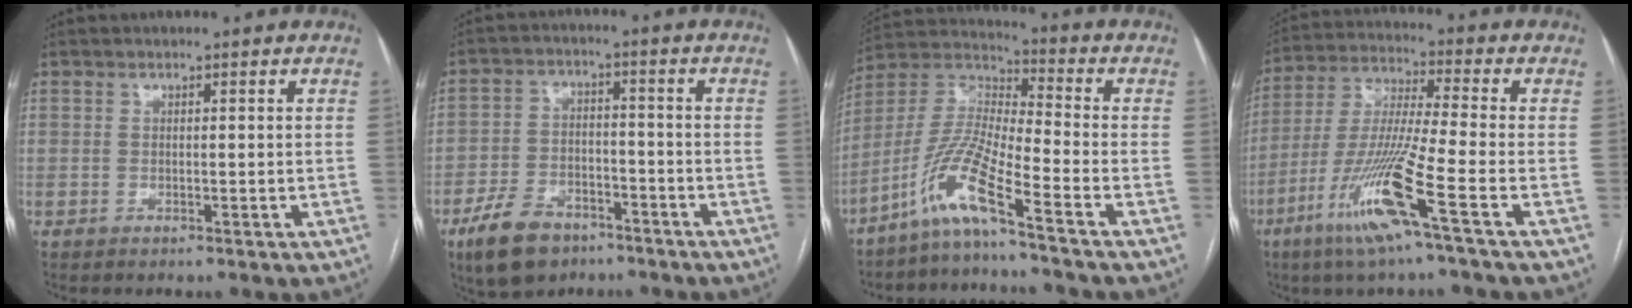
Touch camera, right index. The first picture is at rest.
{"total": 9.4, "force": [-6.2, 5.2, 4.8], "torque": [-0.103, 0.000, -0.105]}
{"total": 10.4, "force": [-6.8, -0.5, 7.8], "torque": [-0.176, -0.003, -0.141]}
{"total": 13.8, "force": [-6.7, -1.3, 12.1], "torque": [-0.251, -0.027, -0.132]}